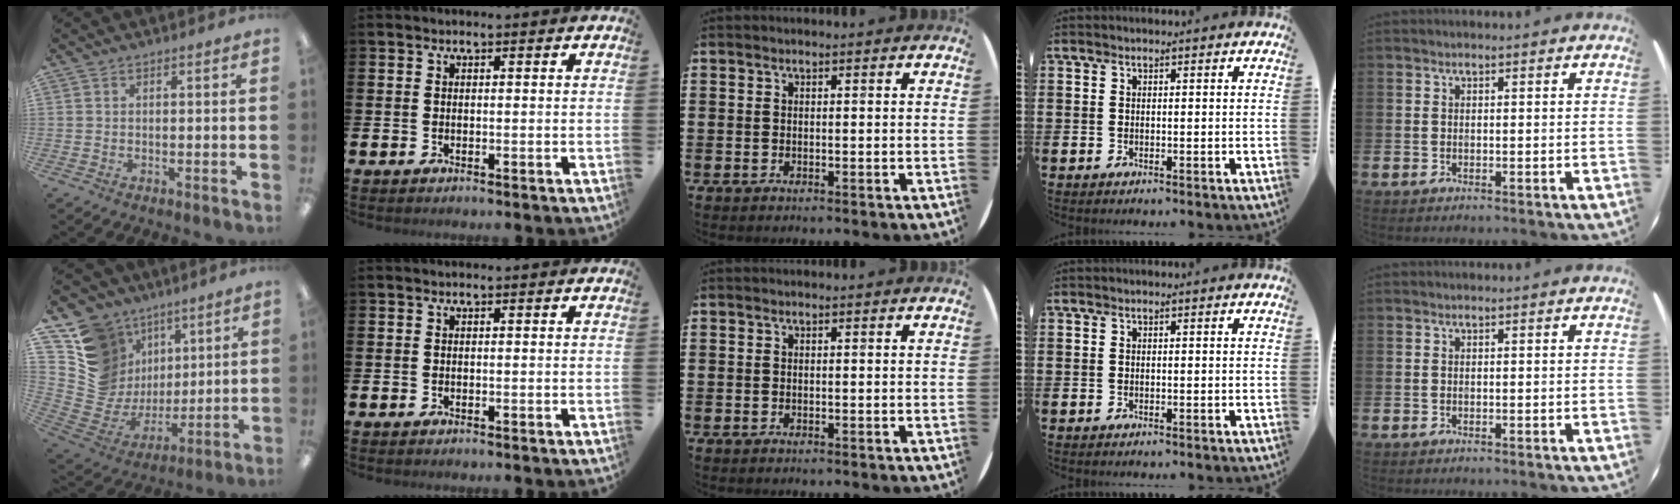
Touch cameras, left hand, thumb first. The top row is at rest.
{"thumb": {"total": 15.2, "force": [6.9, 13.0, 4.0], "torque": [-0.081, -0.047, 0.155]}}